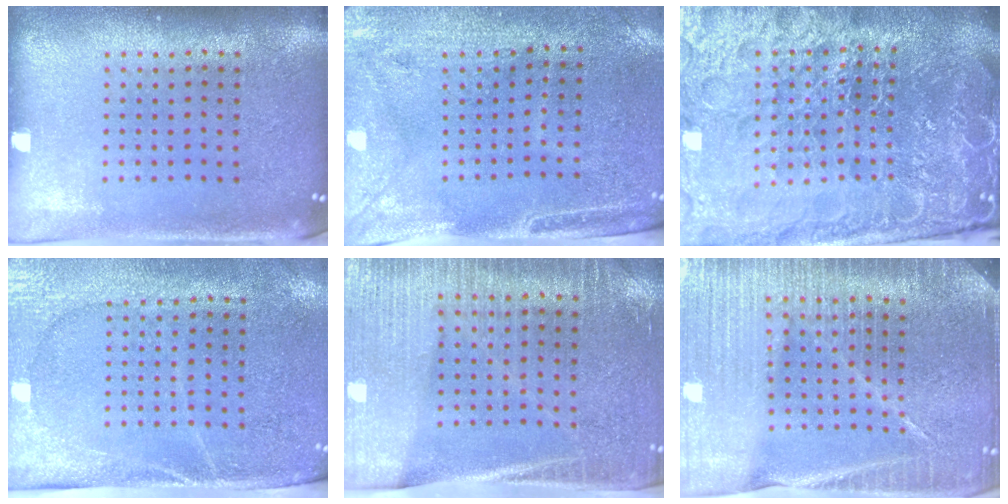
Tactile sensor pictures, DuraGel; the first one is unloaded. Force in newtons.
{"total": 3.0, "press": 2.5, "slide": 1.5}
{"total": 6.9, "press": 6.1, "slide": 3.2}
{"total": 2.9, "press": 2.5, "slide": 1.4}
{"total": 3.1, "press": 2.9, "slide": 1.1}
{"total": 4.7, "press": 4.4, "slide": 1.8}